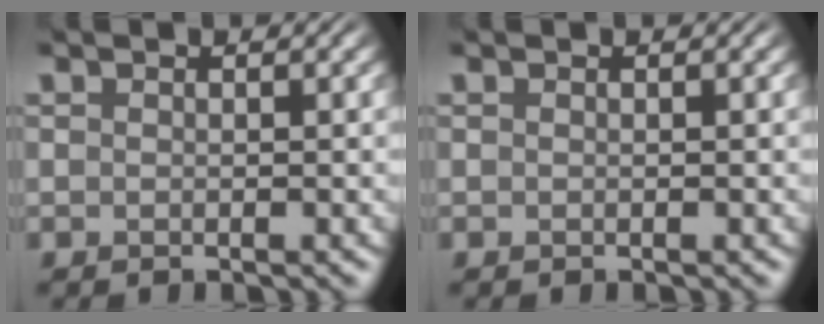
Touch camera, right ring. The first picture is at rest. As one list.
[{"total": 0.0}]